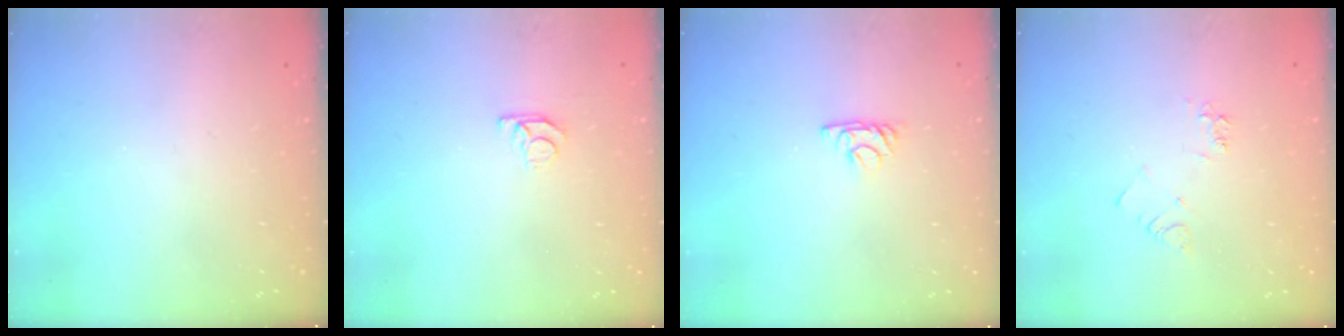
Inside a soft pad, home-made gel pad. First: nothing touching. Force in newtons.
{"total": 4.6, "press": 4.6, "slide": 0.3}
{"total": 4.3, "press": 4.3, "slide": 0.7}
{"total": 4.6, "press": 4.6, "slide": 0.5}